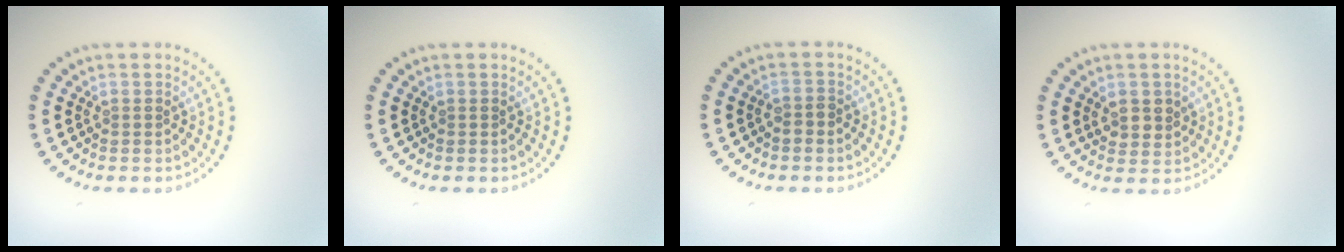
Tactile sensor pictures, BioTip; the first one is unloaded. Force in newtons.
{"total": 0.0}
{"total": 0.9, "press": 0.8, "slide": 0.4}
{"total": 2.0, "press": 1.9, "slide": 0.7}